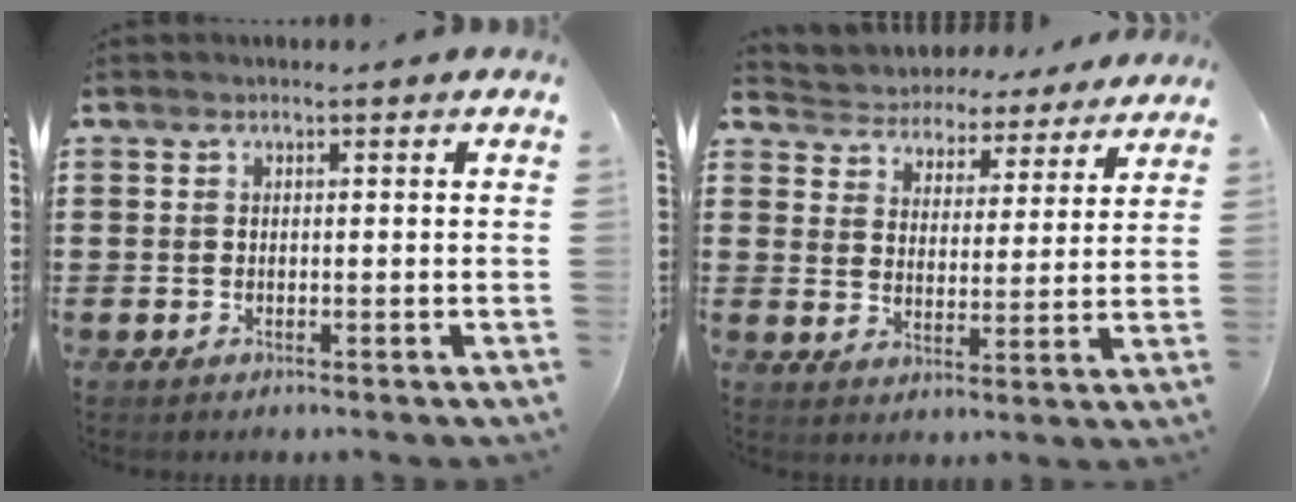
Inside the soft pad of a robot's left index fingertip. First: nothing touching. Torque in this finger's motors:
{"motor_torque": [2.14, 0.00, -0.43, -0.21]}